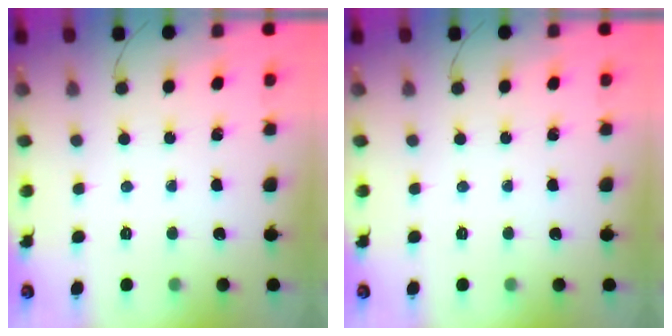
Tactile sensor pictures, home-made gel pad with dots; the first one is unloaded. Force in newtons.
{"total": 0.0}